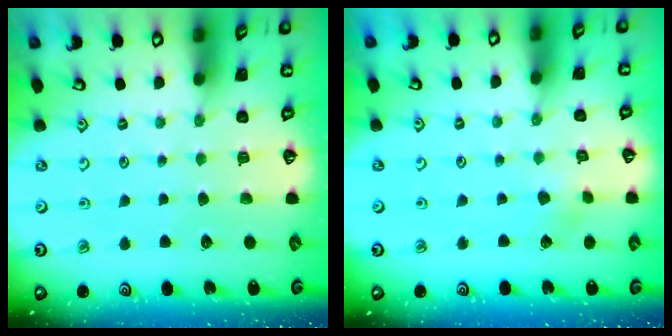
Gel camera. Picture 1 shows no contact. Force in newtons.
{"total": 2.3, "press": 2.3, "slide": 0.1}